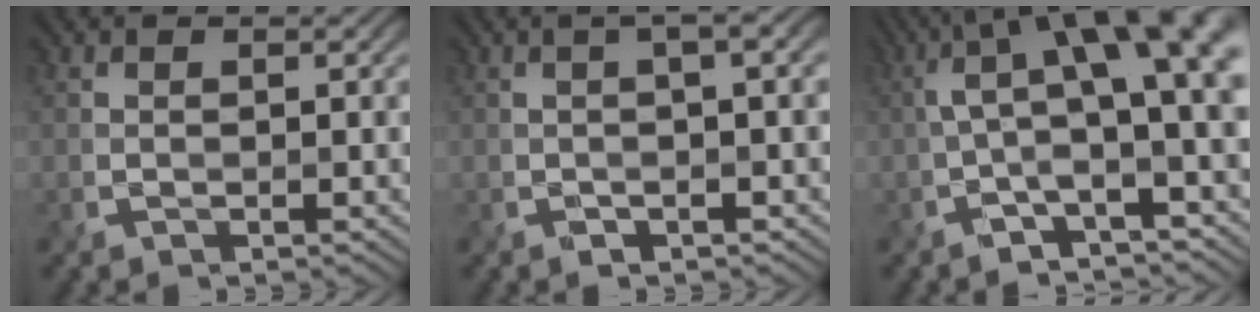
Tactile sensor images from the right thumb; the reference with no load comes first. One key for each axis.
{"total": 3.1, "fx": 0.2, "fy": 0.5, "fz": 3.0, "tx": -0.043, "ty": 0.013, "tz": -0.001}
{"total": 11.1, "fx": 2.2, "fy": 3.3, "fz": 10.3, "tx": -0.179, "ty": 0.022, "tz": 0.033}